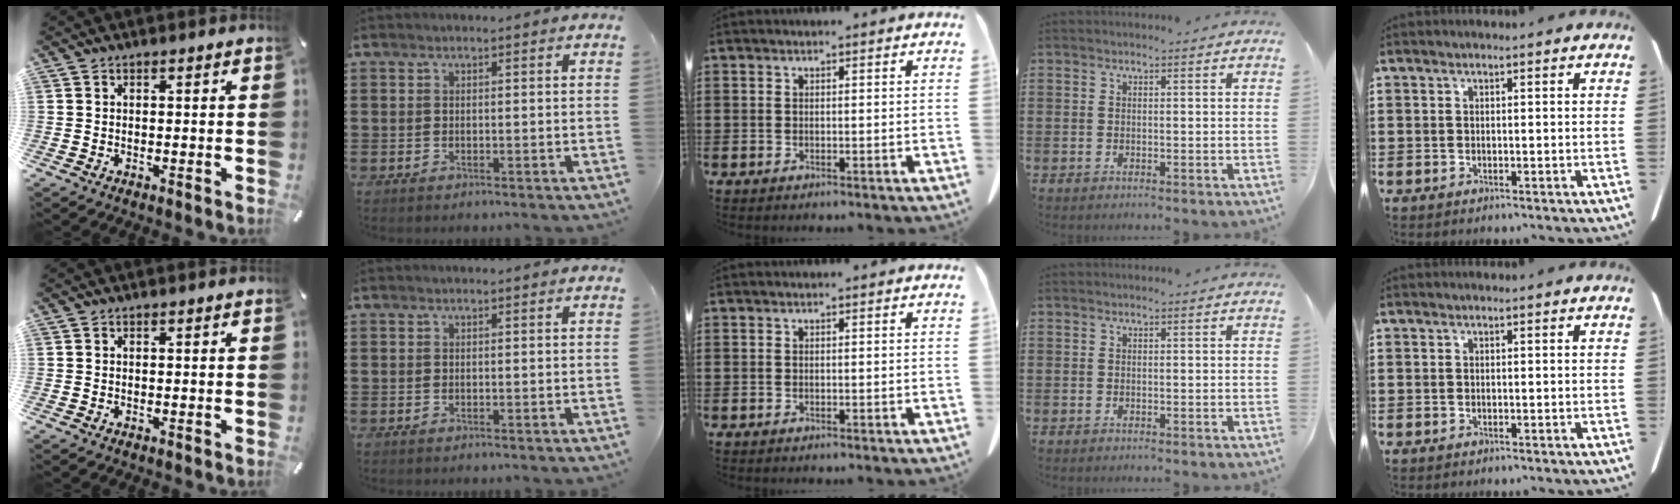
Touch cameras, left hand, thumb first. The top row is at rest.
{}